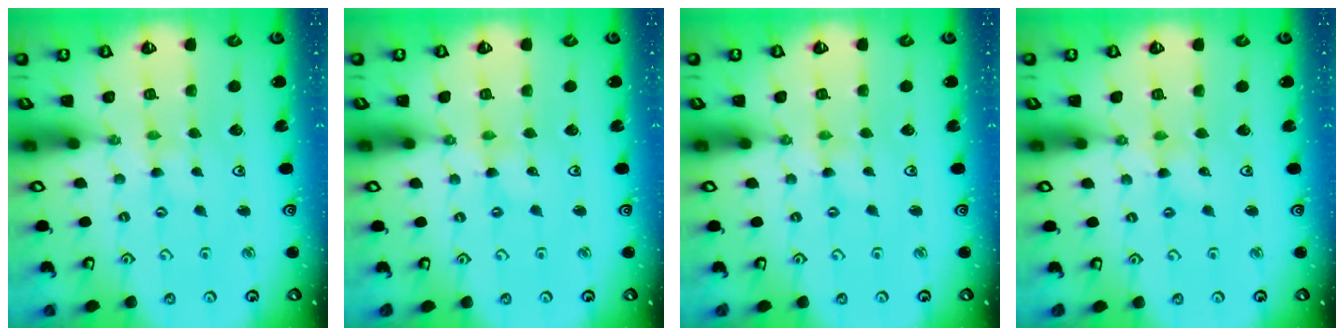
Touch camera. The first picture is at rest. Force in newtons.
{"total": 0.0}
{"total": 0.0}
{"total": 1.1, "press": 1.1, "slide": 0.2}